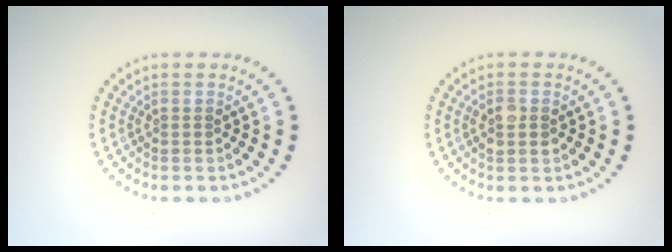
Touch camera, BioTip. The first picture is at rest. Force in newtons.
{"total": 1.7, "press": 1.7, "slide": 0.1}